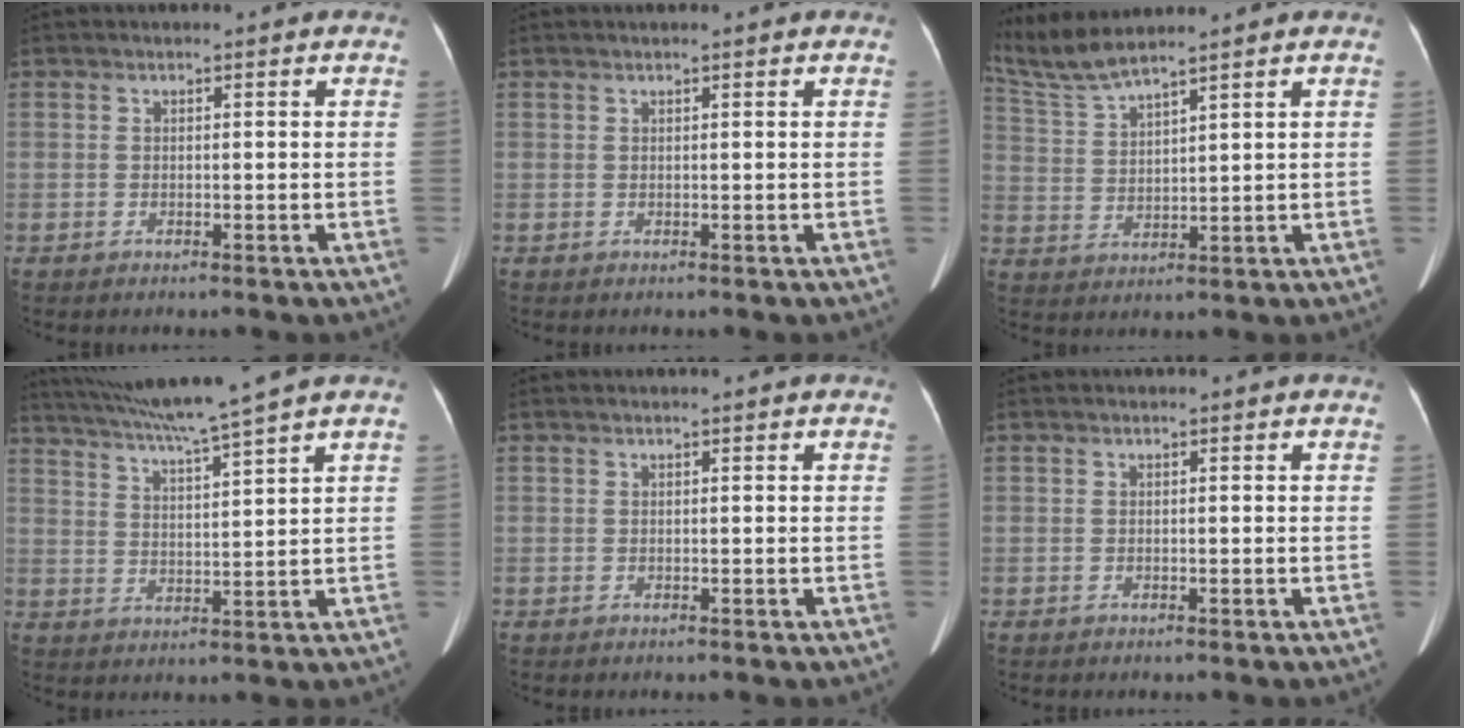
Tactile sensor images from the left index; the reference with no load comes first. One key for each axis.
{"total": 0.8, "fx": 0.7, "fy": -0.1, "fz": 0.4, "tx": -0.002, "ty": 0.012, "tz": 0.011}
{"total": 6.6, "fx": 6.2, "fy": -0.9, "fz": 2.1, "tx": -0.064, "ty": 0.004, "tz": 0.139}
{"total": 10.9, "fx": 9.2, "fy": -2.5, "fz": 5.2, "tx": -0.092, "ty": -0.001, "tz": 0.156}
{"total": 0.0}
{"total": 0.0}